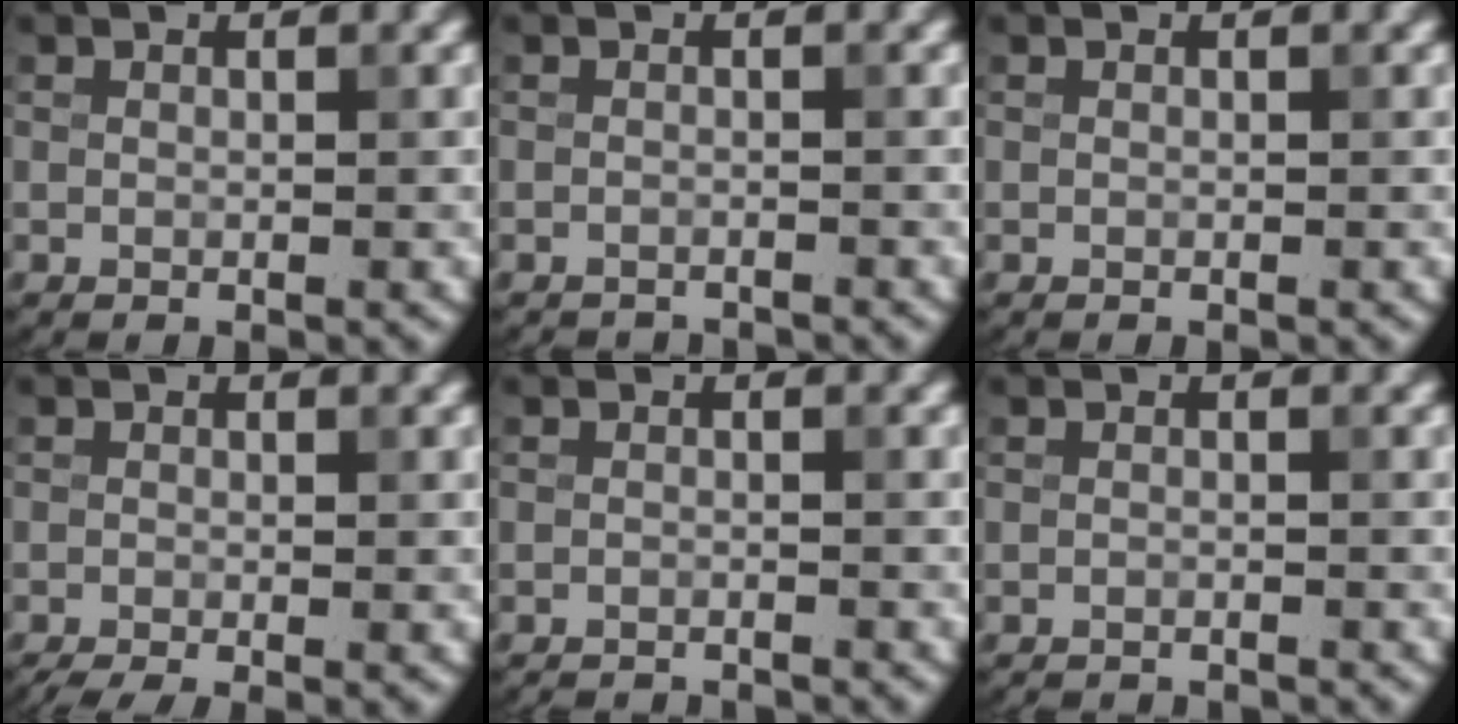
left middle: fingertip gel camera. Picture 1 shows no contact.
{"total": 2.4, "force": [-2.4, 0.2, 0.1], "torque": [0.003, -0.010, -0.036]}
{"total": 0.0}
{"total": 2.6, "force": [-1.8, 0.6, 1.9], "torque": [-0.027, -0.010, -0.035]}
{"total": 3.0, "force": [-2.9, 0.3, 0.6], "torque": [-0.009, -0.009, -0.044]}
{"total": 2.3, "force": [-2.3, 0.2, 0.4], "torque": [0.001, -0.010, -0.033]}